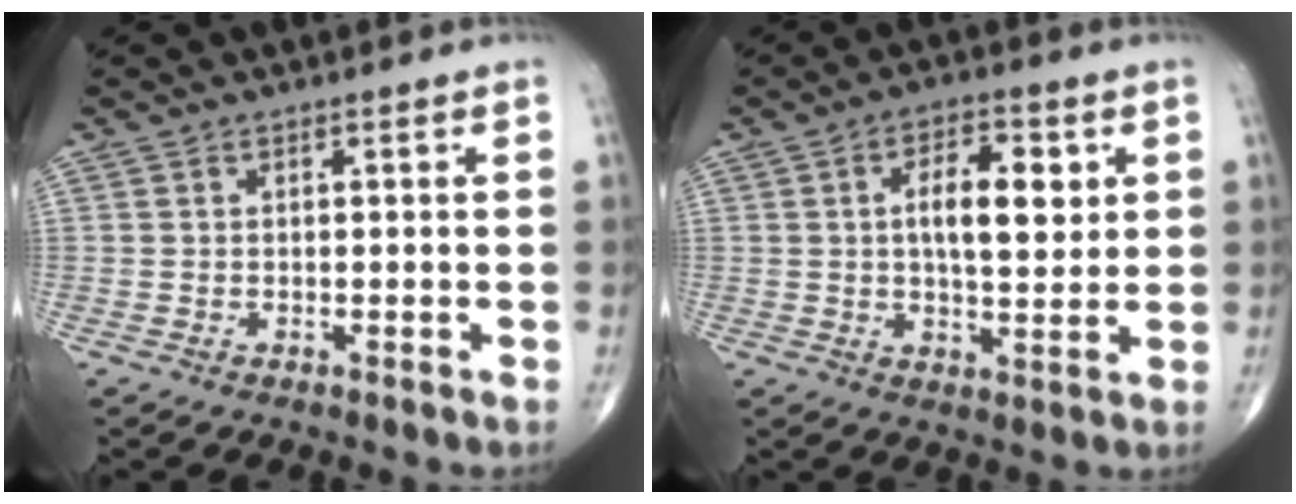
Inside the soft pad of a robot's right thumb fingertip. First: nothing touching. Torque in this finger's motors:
{"motor_torque": [-0.39, 0.90, 0.31, 0.36, 0.18]}